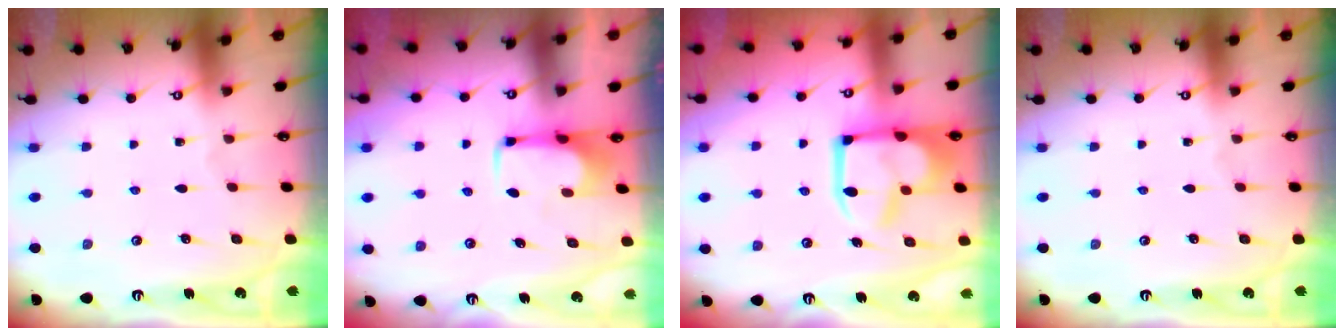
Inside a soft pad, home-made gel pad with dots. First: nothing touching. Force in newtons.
{"total": 2.1, "press": 2.1, "slide": 0.4}
{"total": 12.1, "press": 12.0, "slide": 1.4}
{"total": 0.0}